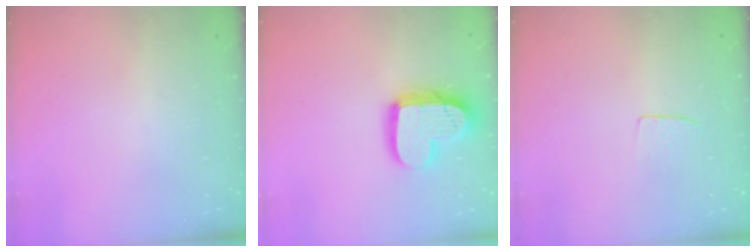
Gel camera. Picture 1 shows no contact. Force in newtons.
{"total": 16.5, "press": 16.4, "slide": 1.3}
{"total": 4.1, "press": 4.0, "slide": 0.2}